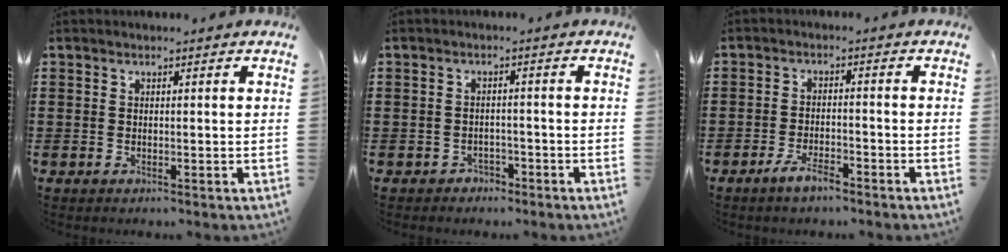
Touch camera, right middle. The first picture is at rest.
{"total": 1.8, "force": [-1.6, 0.8, -0.1], "torque": [-0.007, 0.002, -0.037]}
{"total": 3.7, "force": [-2.8, 1.2, 2.1], "torque": [-0.048, 0.005, -0.057]}